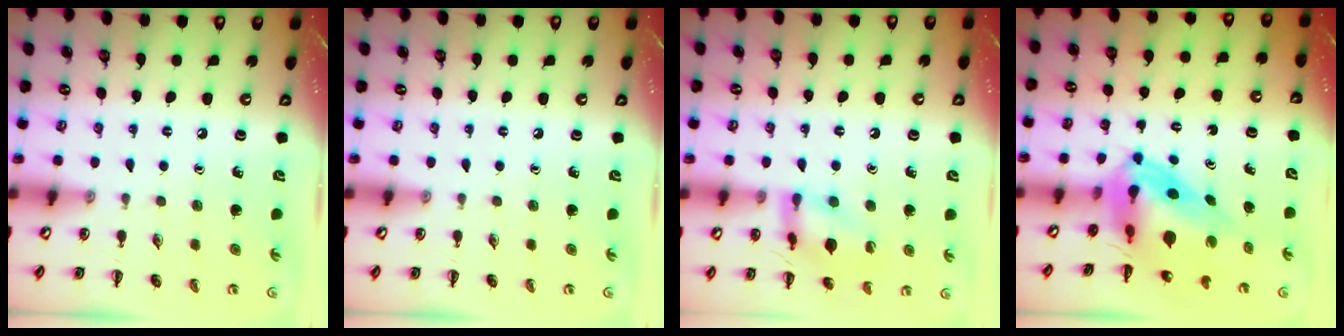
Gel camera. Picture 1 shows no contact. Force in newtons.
{"total": 0.0}
{"total": 14.4, "press": 14.3, "slide": 2.2}
{"total": 7.3, "press": 6.9, "slide": 2.3}